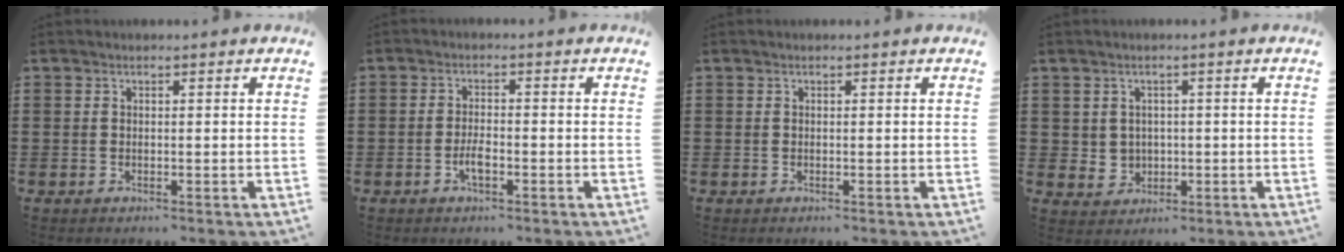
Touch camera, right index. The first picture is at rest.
{"total": 2.9, "force": [-1.2, 0.8, 2.4], "torque": [-0.059, -0.003, -0.027]}
{"total": 0.0}
{"total": 2.4, "force": [0.6, 2.3, 0.4], "torque": [-0.020, 0.008, 0.008]}